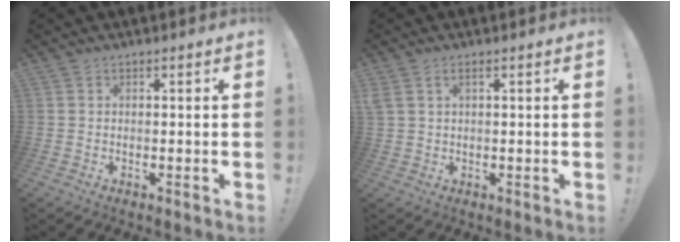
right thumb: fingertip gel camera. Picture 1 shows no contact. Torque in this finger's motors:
{"motor_torque": [-0.11, 0.03, -0.31, 0.22, 0.06]}